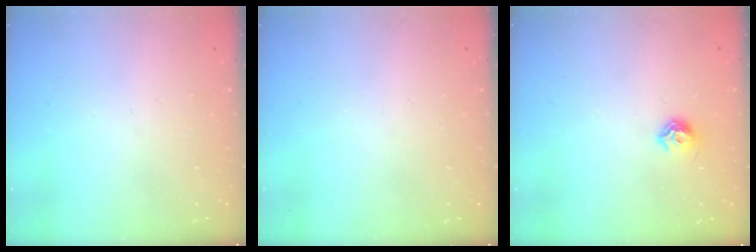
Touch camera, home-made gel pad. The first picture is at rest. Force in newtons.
{"total": 0.0}
{"total": 6.8, "press": 6.7, "slide": 1.1}